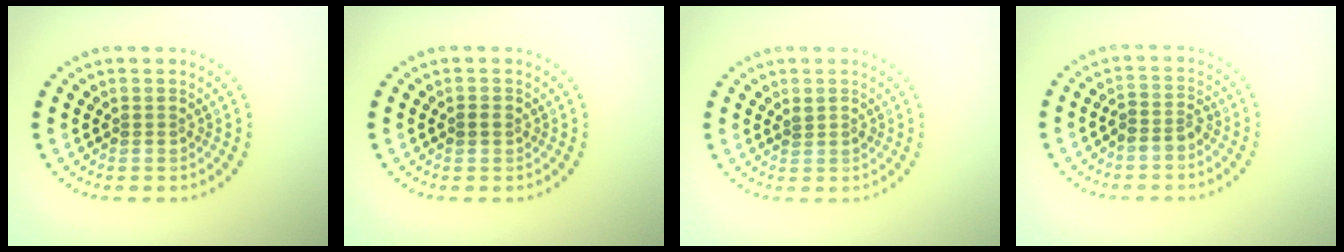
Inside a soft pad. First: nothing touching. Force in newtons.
{"total": 0.8, "press": 0.8, "slide": 0.3}
{"total": 0.6, "press": 0.6, "slide": 0.3}
{"total": 1.9, "press": 1.5, "slide": 1.1}